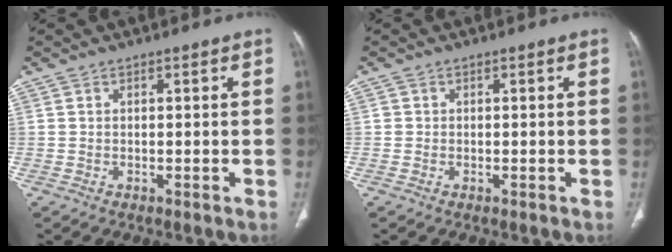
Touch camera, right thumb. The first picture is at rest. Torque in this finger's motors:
{"motor_torque": [-0.54, 0.36, 0.23, -0.09, -0.07]}